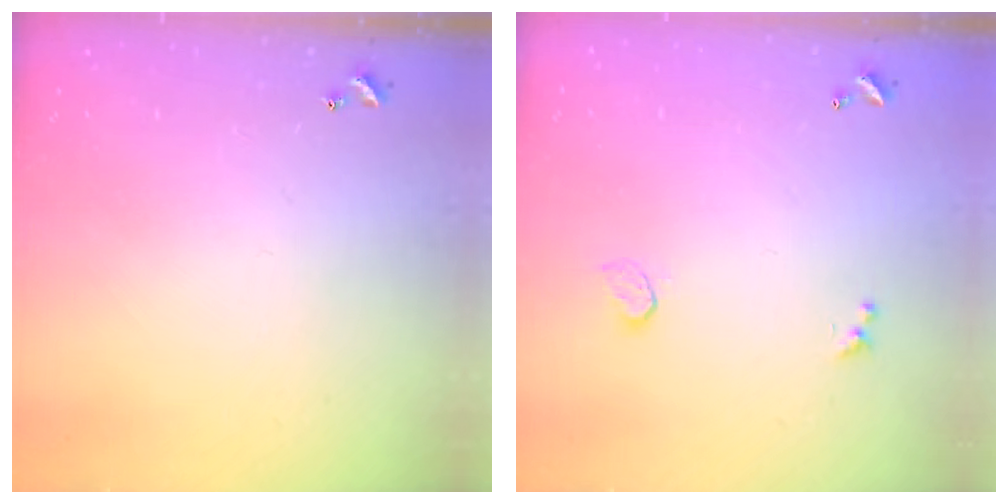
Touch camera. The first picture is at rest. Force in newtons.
{"total": 0.7, "press": 0.5, "slide": 0.4}